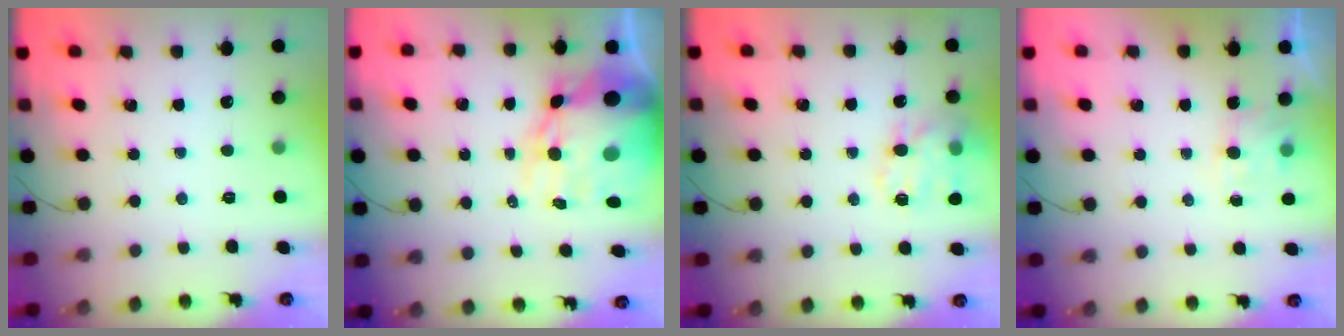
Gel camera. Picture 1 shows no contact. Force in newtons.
{"total": 18.9, "press": 18.4, "slide": 4.6}
{"total": 15.9, "press": 15.7, "slide": 2.5}
{"total": 2.2, "press": 2.0, "slide": 0.9}